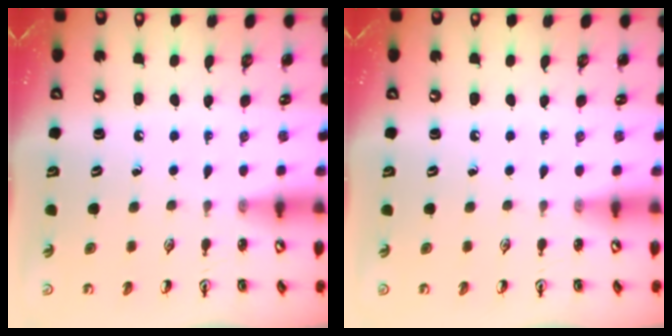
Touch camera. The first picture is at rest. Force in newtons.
{"total": 0.0}